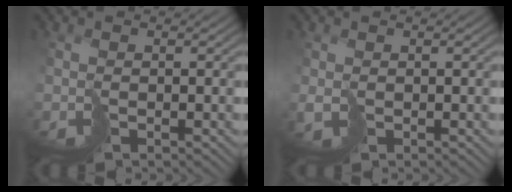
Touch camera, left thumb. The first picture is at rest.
{"total": 1.2, "force": [0.2, 0.8, 0.8], "torque": [-0.018, -0.004, 0.004]}